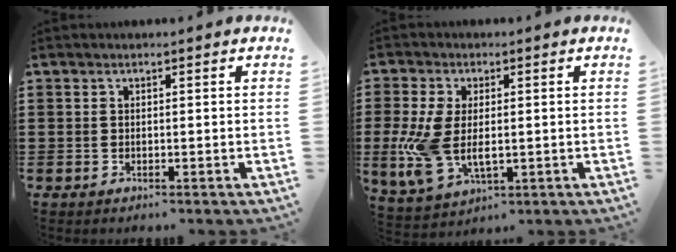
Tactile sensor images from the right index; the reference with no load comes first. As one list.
[{"total": 8.2, "force": [-0.7, 4.7, 6.7], "torque": [-0.168, -0.007, -0.016]}]